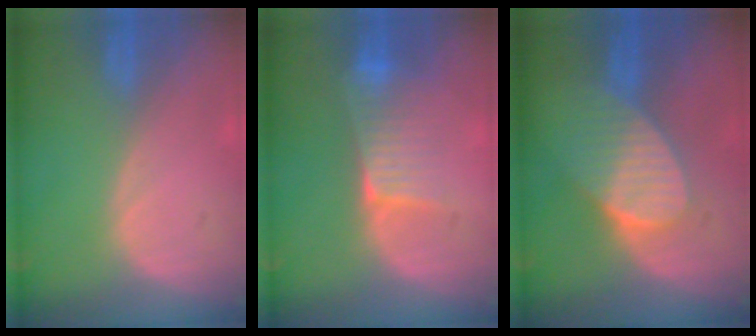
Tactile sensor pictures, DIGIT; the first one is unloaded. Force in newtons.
{"total": 6.4, "press": 5.7, "slide": 2.8}
{"total": 7.0, "press": 6.9, "slide": 1.2}